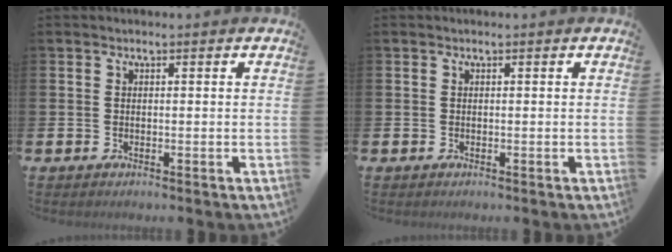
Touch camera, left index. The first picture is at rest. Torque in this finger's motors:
{"motor_torque": [0.00, 0.00, 0.01, 0.00]}